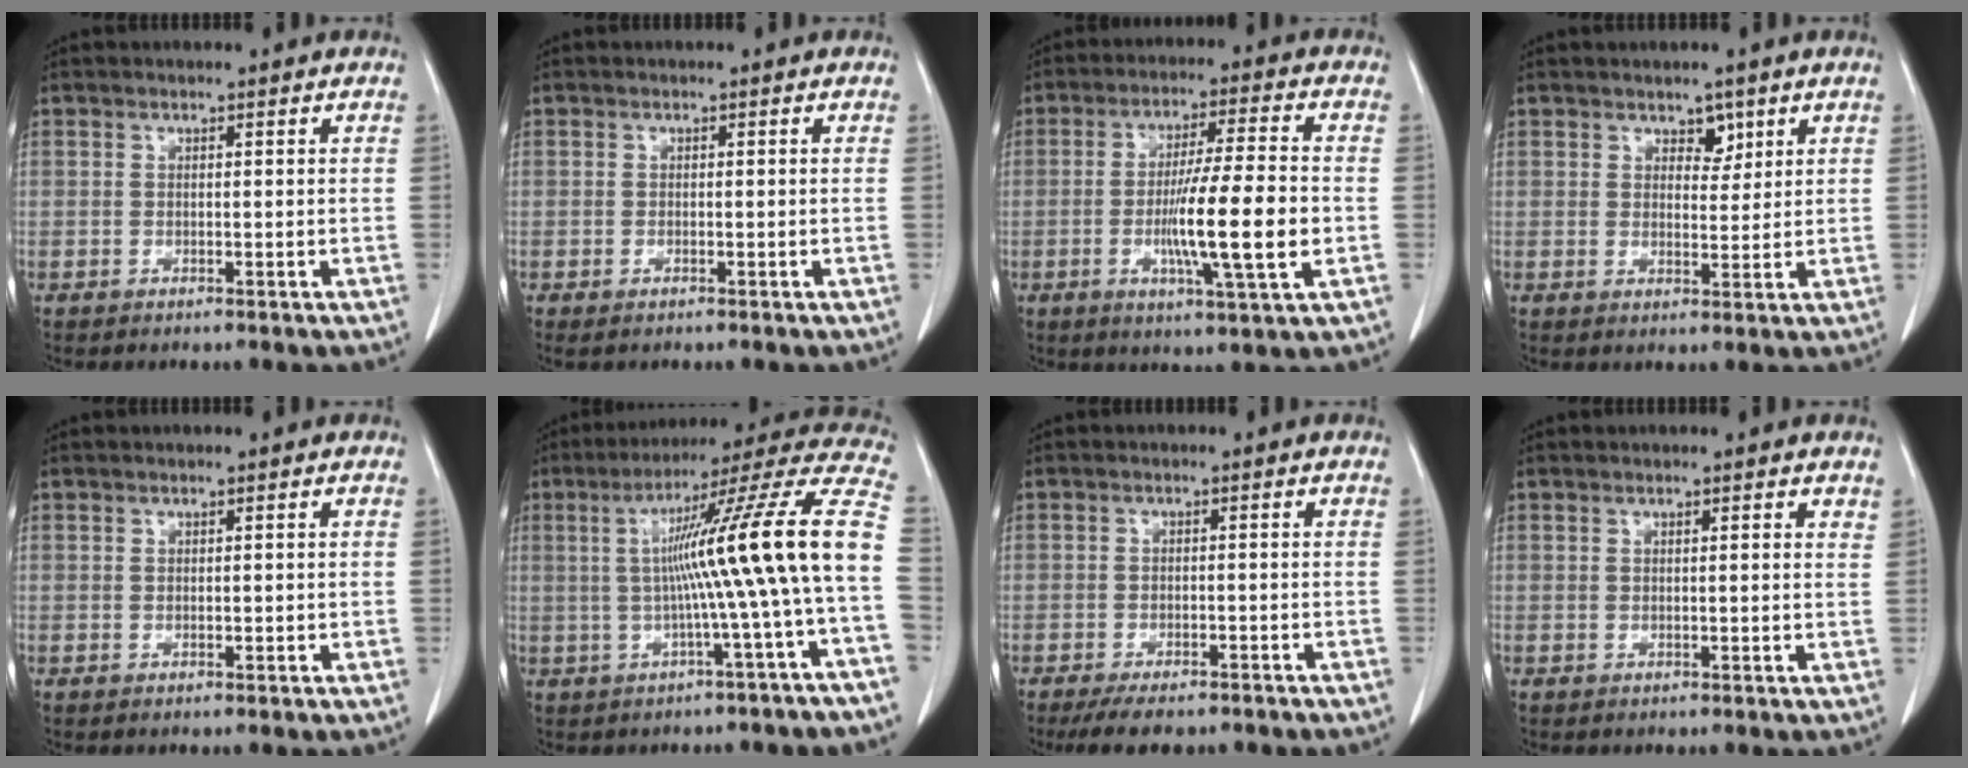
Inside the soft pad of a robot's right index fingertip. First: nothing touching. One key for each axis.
{"total": 0.6, "fx": -0.5, "fy": 0.2, "fz": 0.4, "tx": -0.009, "ty": -0.002, "tz": -0.005}
{"total": 12.4, "fx": -2.4, "fy": 0.1, "fz": 12.1, "tx": -0.205, "ty": -0.010, "tz": -0.045}
{"total": 2.9, "fx": 1.9, "fy": 1.7, "fz": 1.4, "tx": -0.014, "ty": -0.001, "tz": 0.032}
{"total": 0.6, "fx": 0.1, "fy": 0.4, "fz": 0.4, "tx": -0.004, "ty": 0.000, "tz": 0.003}
{"total": 17.8, "fx": -0.6, "fy": -2.0, "fz": 17.7, "tx": -0.240, "ty": 0.030, "tz": -0.018}
{"total": 5.5, "fx": -4.4, "fy": 2.2, "fz": 2.4, "tx": -0.031, "ty": -0.005, "tz": -0.065}
{"total": 1.8, "fx": 1.4, "fy": 0.3, "fz": 1.1, "tx": -0.014, "ty": 0.001, "tz": 0.016}